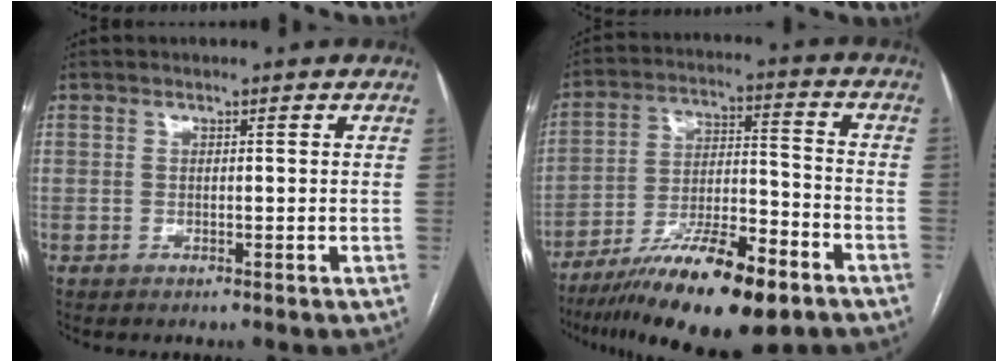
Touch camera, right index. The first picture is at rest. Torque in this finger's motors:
{"motor_torque": [1.12, -1.02, 1.05, 0.21]}